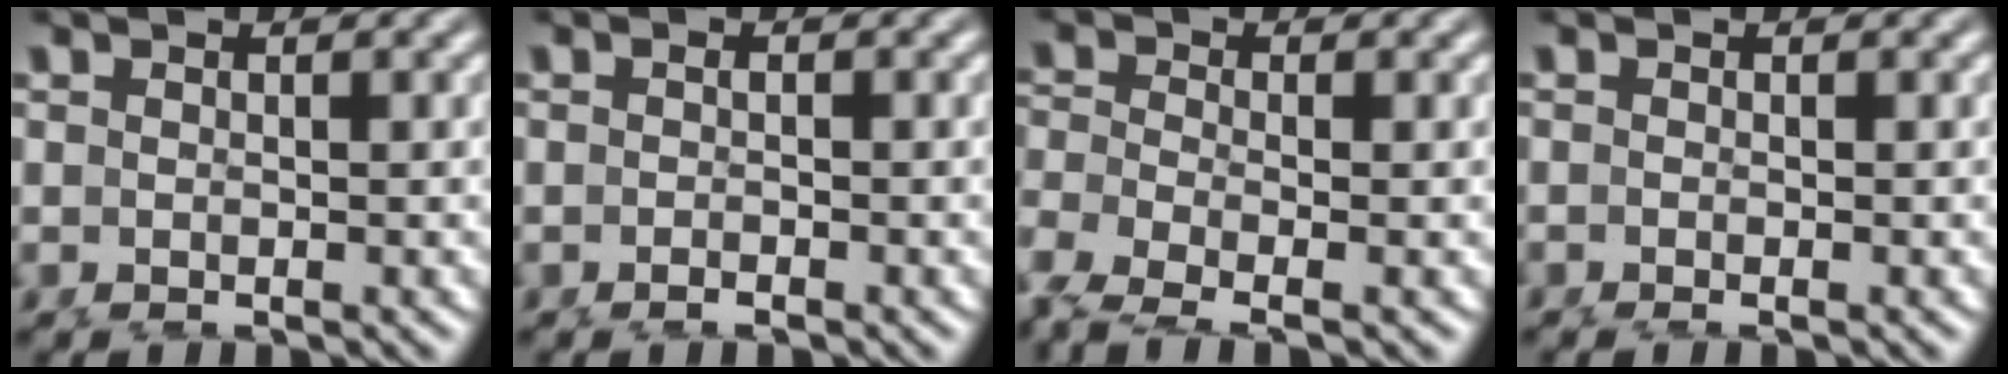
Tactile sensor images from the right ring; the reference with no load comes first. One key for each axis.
{"total": 0.9, "fx": -0.8, "fy": -0.3, "fz": 0.4, "tx": -0.005, "ty": -0.004, "tz": -0.011}
{"total": 5.8, "fx": -3.4, "fy": 3.3, "fz": 3.5, "tx": -0.091, "ty": -0.039, "tz": -0.039}
{"total": 0.6, "fx": -0.5, "fy": -0.1, "fz": 0.2, "tx": -0.004, "ty": -0.003, "tz": -0.008}